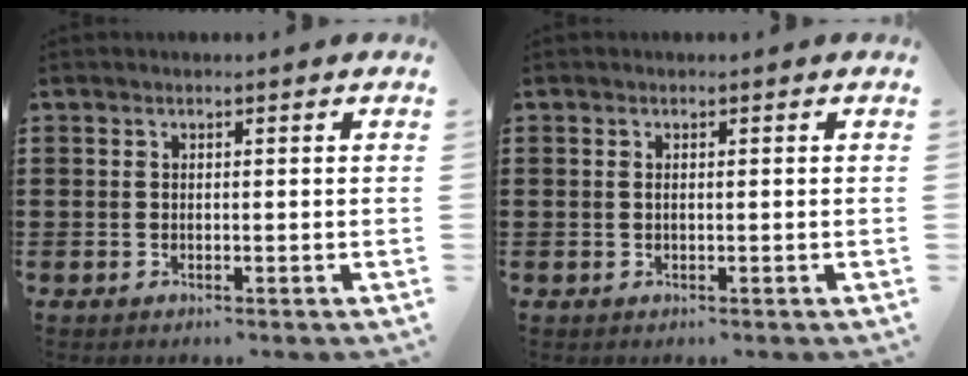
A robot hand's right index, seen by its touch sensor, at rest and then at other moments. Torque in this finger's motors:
{"motor_torque": [-0.24, 0.25, -0.01, -0.01]}